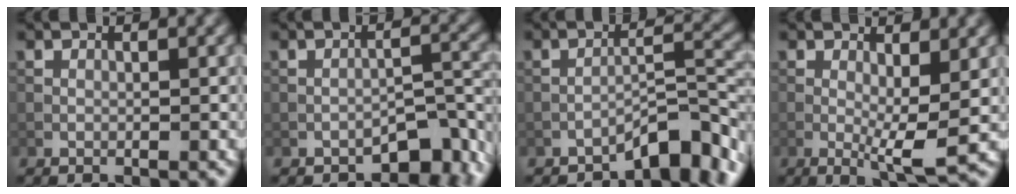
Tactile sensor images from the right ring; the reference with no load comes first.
{"total": 5.1, "force": [-3.7, 2.1, 2.9], "torque": [-0.027, 0.005, -0.050]}
{"total": 5.5, "force": [-4.4, 1.4, 3.1], "torque": [-0.032, 0.015, -0.067]}
{"total": 4.1, "force": [0.0, 0.7, 4.0], "torque": [-0.072, -0.010, -0.001]}